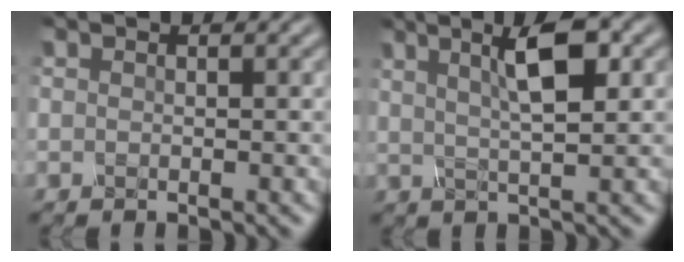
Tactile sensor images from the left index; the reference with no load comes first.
{"total": 5.4, "force": [1.9, 1.3, 4.9], "torque": [-0.072, 0.007, 0.029]}